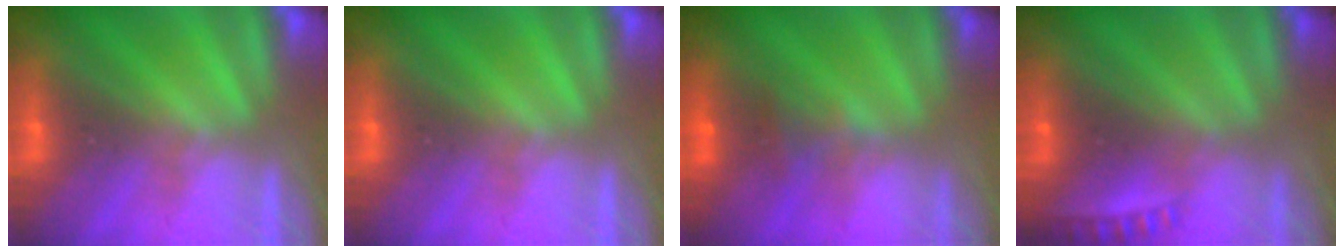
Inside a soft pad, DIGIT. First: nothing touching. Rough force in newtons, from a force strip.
{"total": 0.0}
{"total": 4.3}
{"total": 2.1}